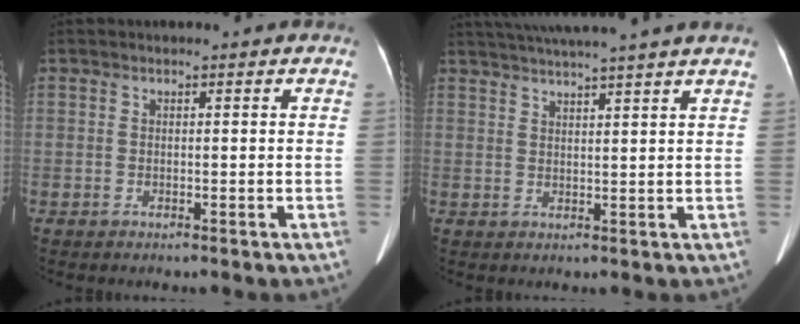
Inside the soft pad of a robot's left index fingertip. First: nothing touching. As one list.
[{"total": 12.5, "force": [10.9, -1.4, 5.9], "torque": [-0.106, 0.011, 0.148]}]